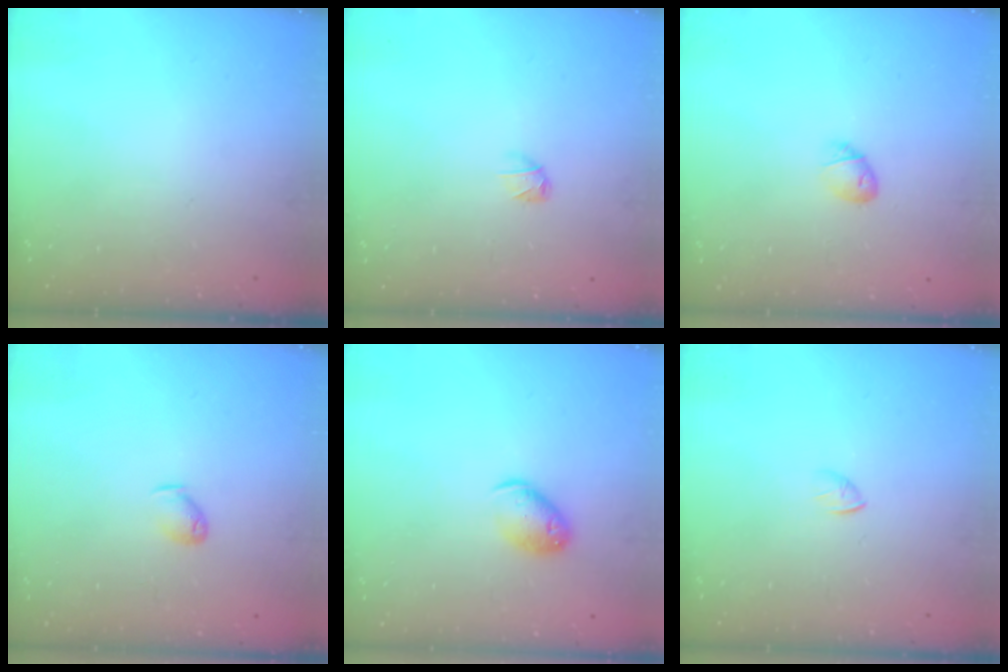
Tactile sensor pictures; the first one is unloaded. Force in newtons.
{"total": 2.6, "press": 2.5, "slide": 0.6}
{"total": 5.2, "press": 5.0, "slide": 1.3}
{"total": 3.9, "press": 3.8, "slide": 0.7}
{"total": 9.2, "press": 9.1, "slide": 1.1}
{"total": 1.3, "press": 1.2, "slide": 0.4}